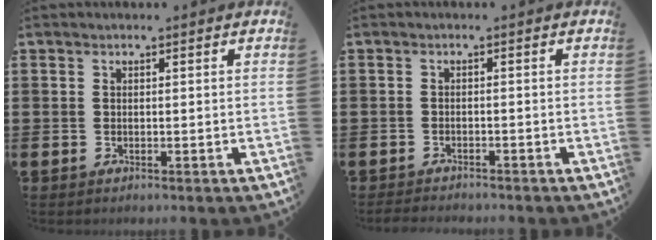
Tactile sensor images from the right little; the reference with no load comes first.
{"total": 0.7, "force": [-0.6, 0.0, -0.2], "torque": [0.000, 0.004, -0.014]}